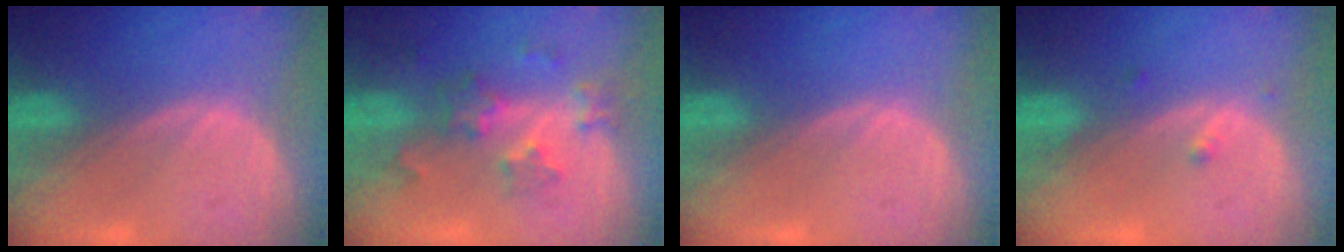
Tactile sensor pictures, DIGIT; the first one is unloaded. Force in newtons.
{"total": 6.5, "press": 5.8, "slide": 2.9}
{"total": 0.0}
{"total": 1.3, "press": 1.1, "slide": 0.7}